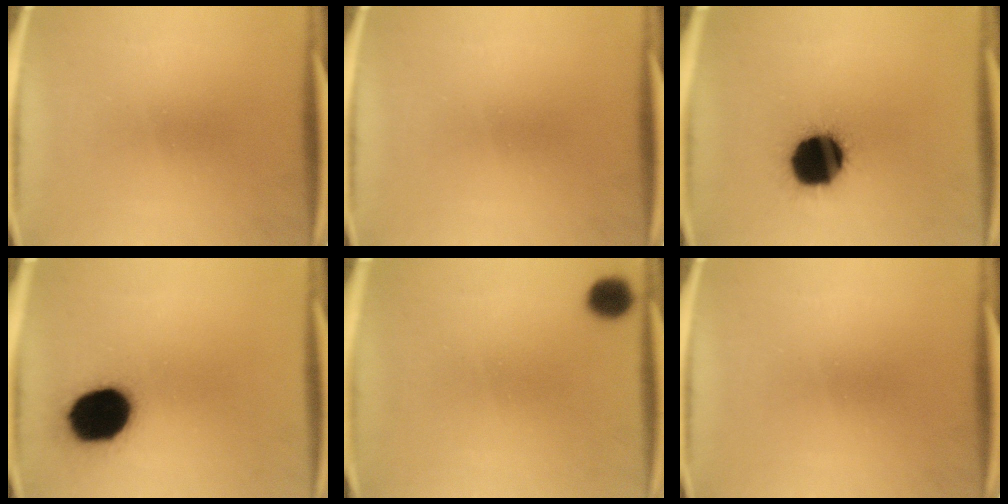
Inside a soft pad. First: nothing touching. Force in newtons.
{"total": 0.0}
{"total": 19.5}
{"total": 17.4}
{"total": 4.0}
{"total": 0.0}